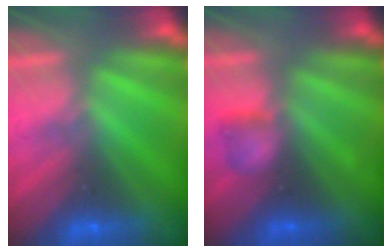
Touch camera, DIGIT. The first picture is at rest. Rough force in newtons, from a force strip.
{"total": 2.1}